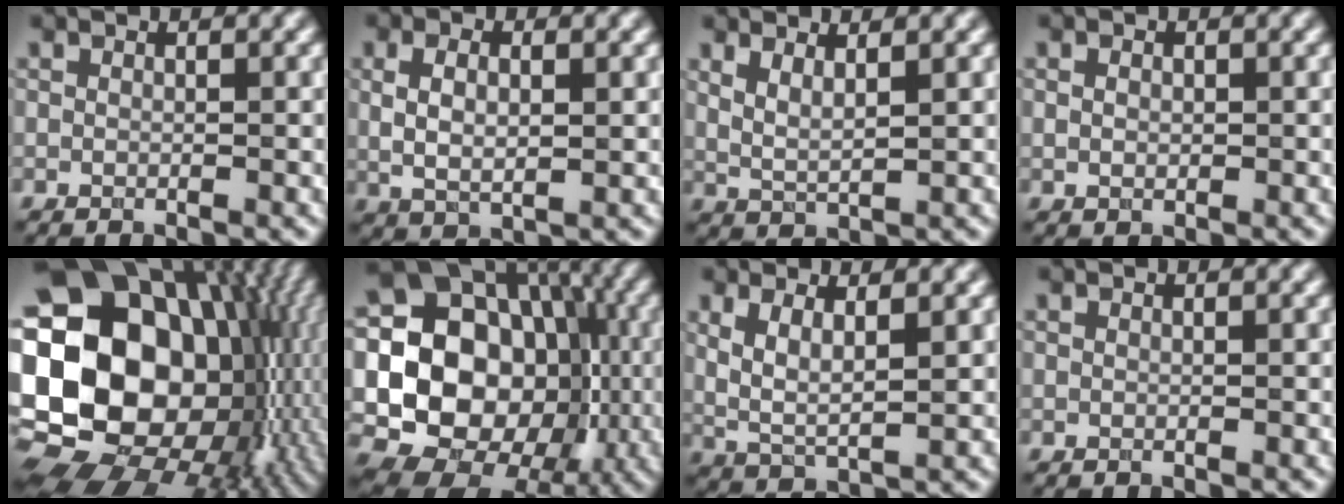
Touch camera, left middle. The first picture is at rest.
{"total": 3.6, "force": [0.7, 1.9, 3.0], "torque": [-0.062, -0.002, 0.018]}
{"total": 2.3, "force": [1.6, 0.6, 1.5], "torque": [-0.026, -0.007, 0.030]}
{"total": 1.1, "force": [0.2, 0.8, 0.8], "torque": [-0.015, 0.001, 0.003]}
{"total": 23.5, "force": [1.8, 18.5, 14.3], "torque": [-0.287, -0.001, 0.017]}
{"total": 18.4, "force": [-1.1, 15.2, 10.2], "torque": [-0.146, -0.001, -0.041]}
{"total": 3.5, "force": [1.6, 1.2, 2.8], "torque": [-0.066, -0.008, 0.032]}
{"total": 0.0}